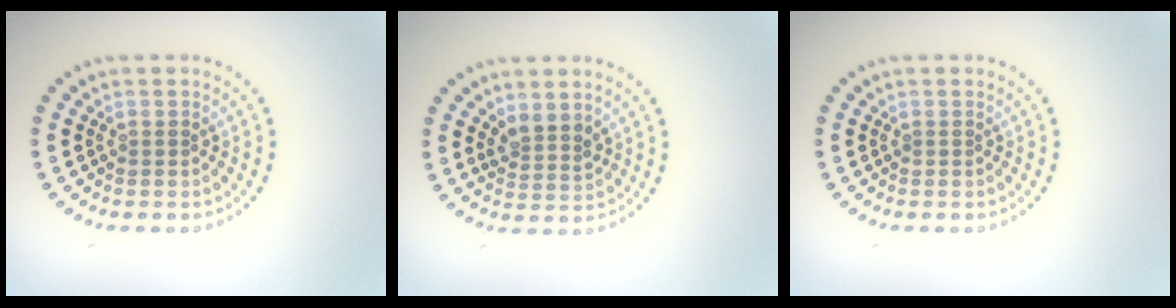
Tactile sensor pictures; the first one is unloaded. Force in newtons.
{"total": 2.1, "press": 1.7, "slide": 1.2}
{"total": 0.0}